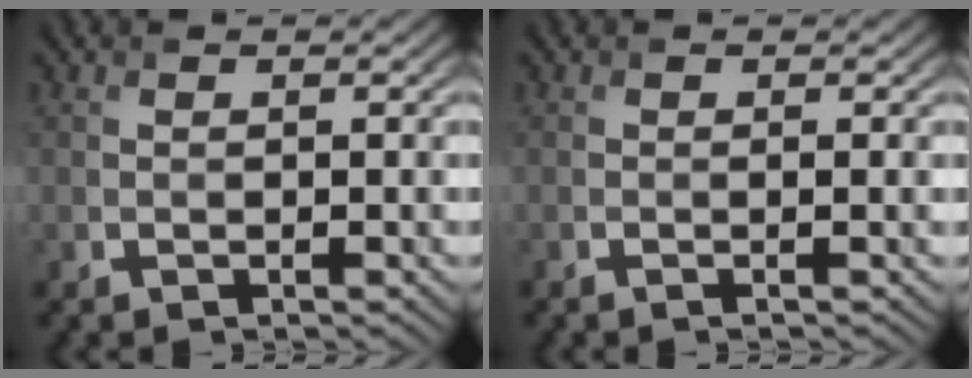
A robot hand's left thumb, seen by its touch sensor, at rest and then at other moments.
{"total": 0.9, "force": [-0.2, 0.0, 0.8], "torque": [-0.013, -0.001, -0.007]}